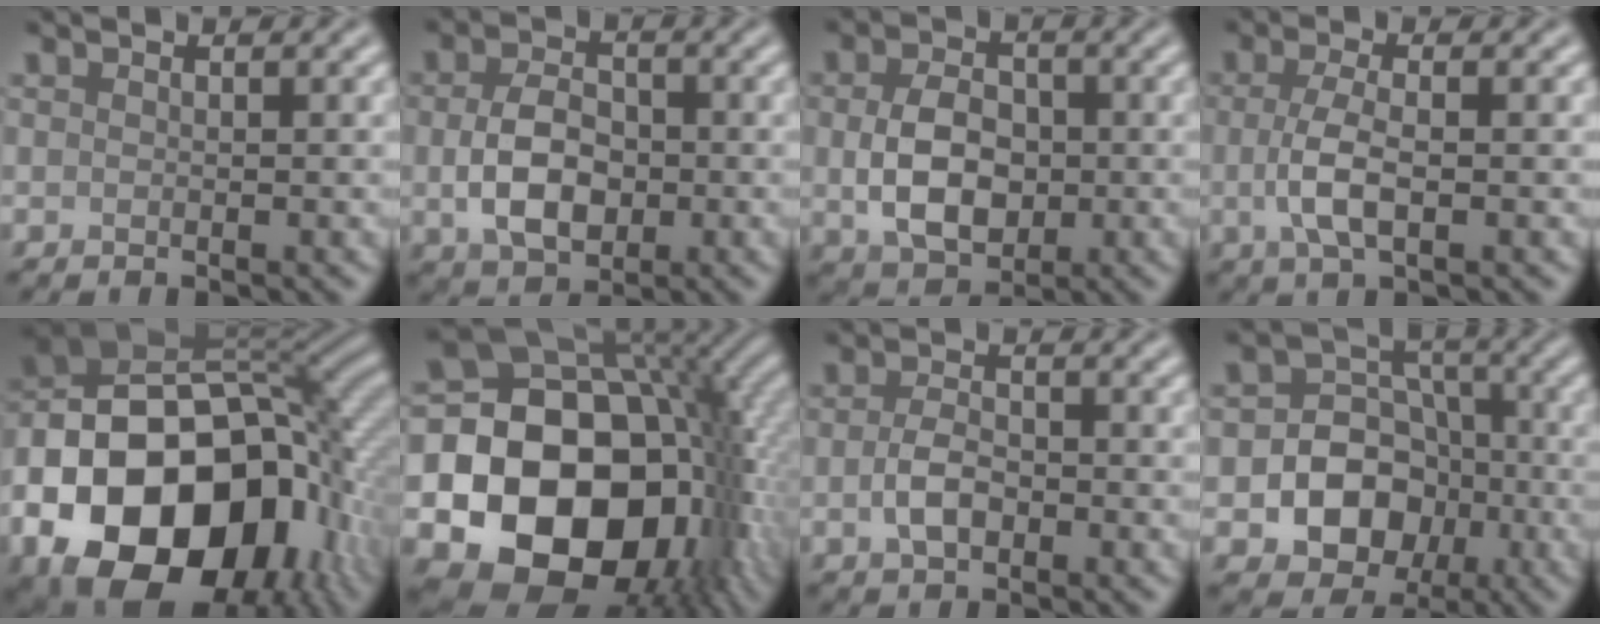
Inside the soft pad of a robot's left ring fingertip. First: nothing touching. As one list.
[{"total": 5.2, "force": [-0.6, 3.5, 3.8], "torque": [-0.078, -0.004, -0.011]}, {"total": 5.7, "force": [-0.3, 4.0, 4.0], "torque": [-0.083, -0.005, -0.005]}, {"total": 3.5, "force": [-0.4, 1.3, 3.3], "torque": [-0.071, -0.003, -0.010]}, {"total": 20.1, "force": [-7.0, 13.5, 13.1], "torque": [-0.242, -0.015, -0.114]}, {"total": 20.4, "force": [-4.3, 15.3, 12.7], "torque": [-0.195, -0.036, -0.067]}, {"total": 2.7, "force": [-0.7, 1.6, 2.1], "torque": [-0.044, -0.001, -0.016]}, {"total": 7.6, "force": [-2.1, 6.4, 3.5], "torque": [-0.034, 0.004, -0.061]}]